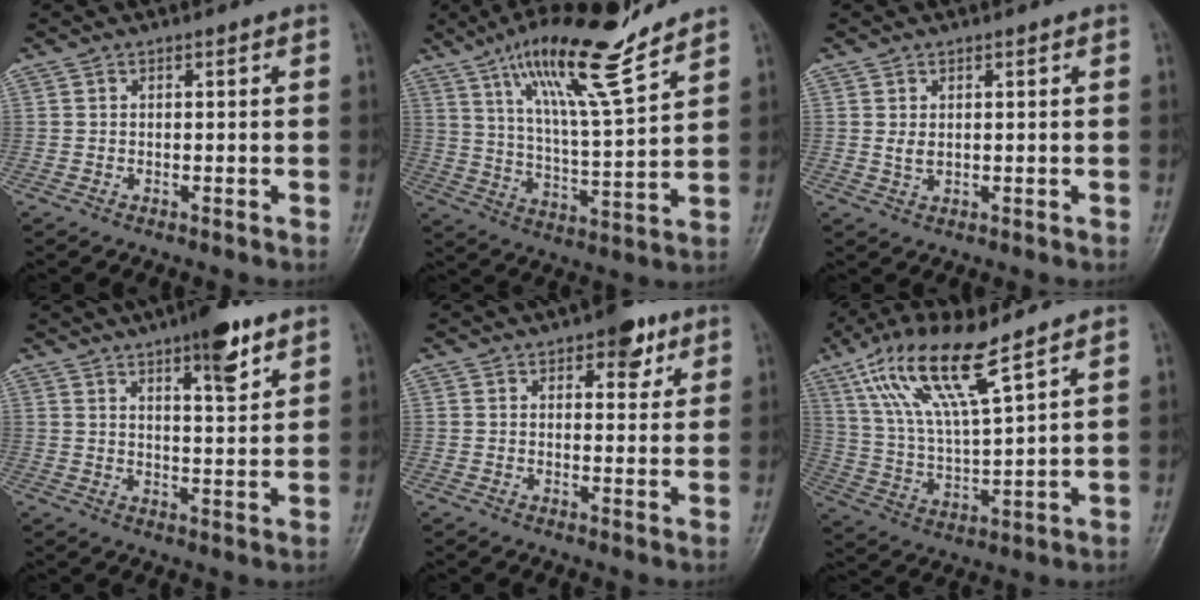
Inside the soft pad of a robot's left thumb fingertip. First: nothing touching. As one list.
[{"total": 17.2, "force": [11.9, 2.6, 12.1], "torque": [-0.198, -0.061, 0.210]}, {"total": 1.7, "force": [0.4, 1.0, 1.3], "torque": [-0.022, -0.002, 0.011]}, {"total": 9.1, "force": [5.7, 2.4, 6.7], "torque": [-0.084, -0.030, 0.083]}, {"total": 6.0, "force": [3.4, 3.0, 3.9], "torque": [-0.024, -0.012, 0.040]}, {"total": 15.3, "force": [9.4, 3.1, 11.7], "torque": [-0.230, -0.033, 0.193]}]